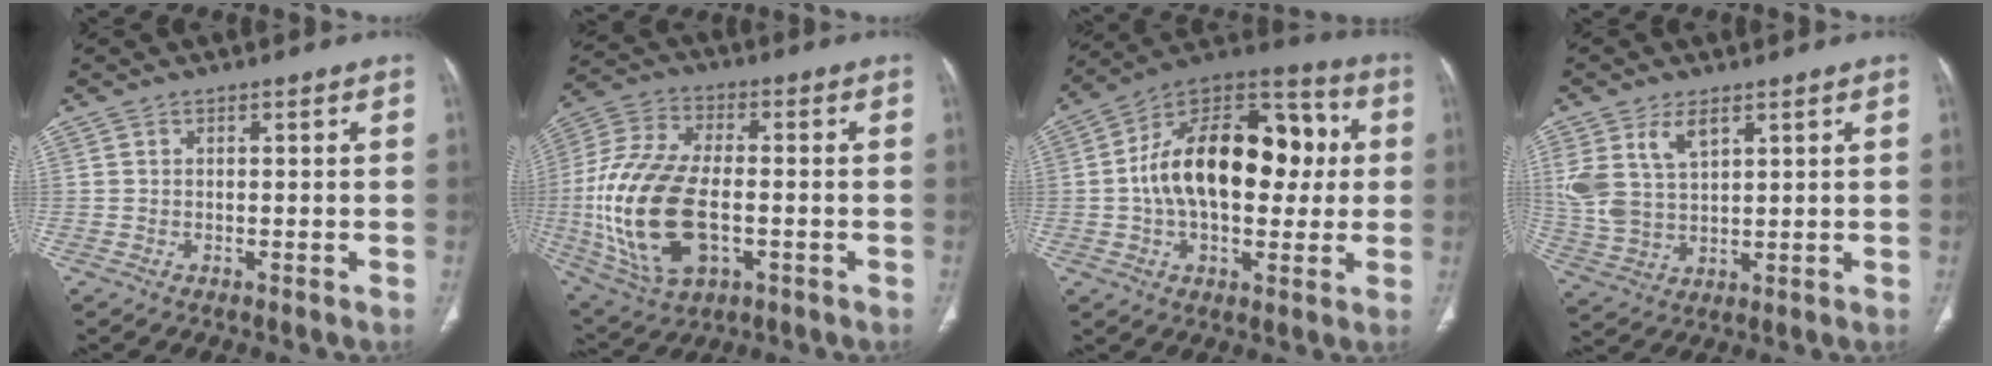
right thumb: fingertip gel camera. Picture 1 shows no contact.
{"total": 21.8, "force": [-3.1, 11.9, 18.0], "torque": [-0.386, 0.005, -0.044]}
{"total": 24.1, "force": [1.7, 14.2, 19.4], "torque": [-0.282, 0.033, 0.021]}
{"total": 9.7, "force": [4.5, 5.4, 6.6], "torque": [-0.138, -0.013, 0.101]}